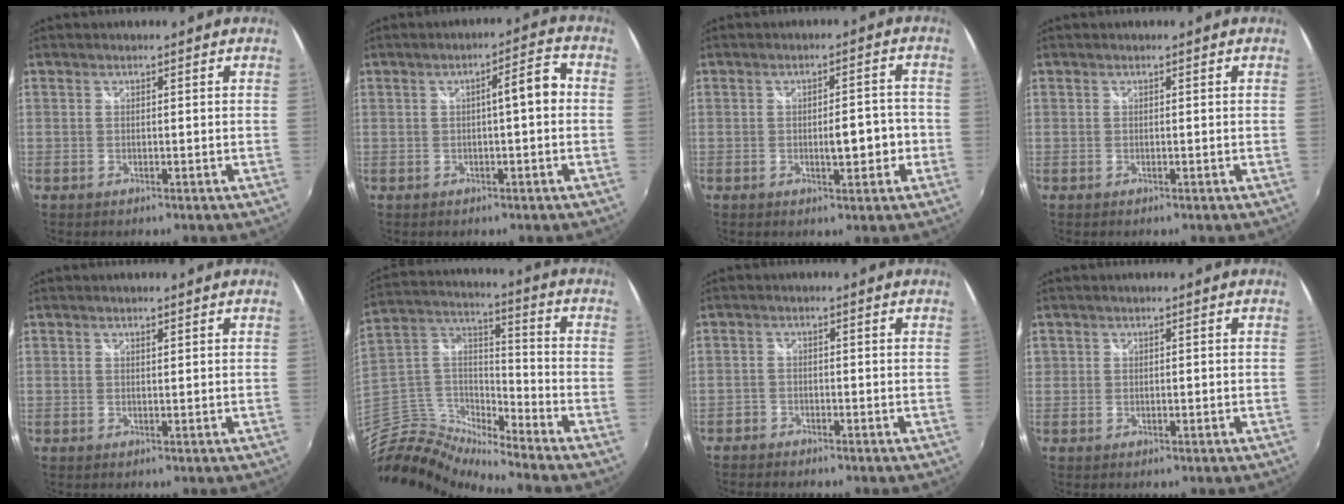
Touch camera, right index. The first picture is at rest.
{"total": 4.9, "force": [0.0, 0.8, 4.8], "torque": [-0.066, 0.021, 0.004]}
{"total": 3.9, "force": [-1.0, 1.4, 3.5], "torque": [-0.057, 0.006, -0.008]}
{"total": 0.0}
{"total": 0.6, "force": [0.4, 0.1, 0.3], "torque": [-0.004, 0.001, 0.008]}
{"total": 9.3, "force": [-8.9, 1.1, 2.5], "torque": [-0.079, 0.024, -0.196]}
{"total": 2.8, "force": [-2.6, 1.1, 0.1], "torque": [-0.015, -0.009, -0.053]}
{"total": 1.0, "force": [-0.1, 0.9, 0.4], "torque": [-0.007, 0.003, -0.001]}